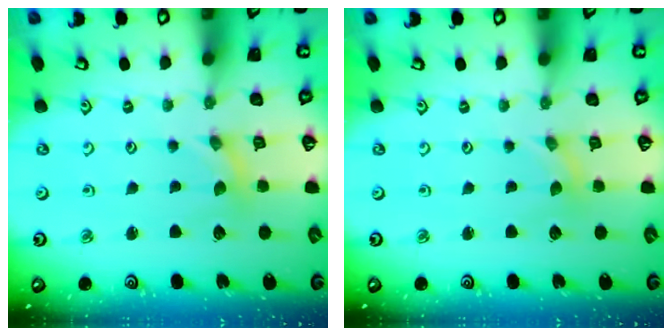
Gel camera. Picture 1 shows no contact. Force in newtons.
{"total": 0.0}